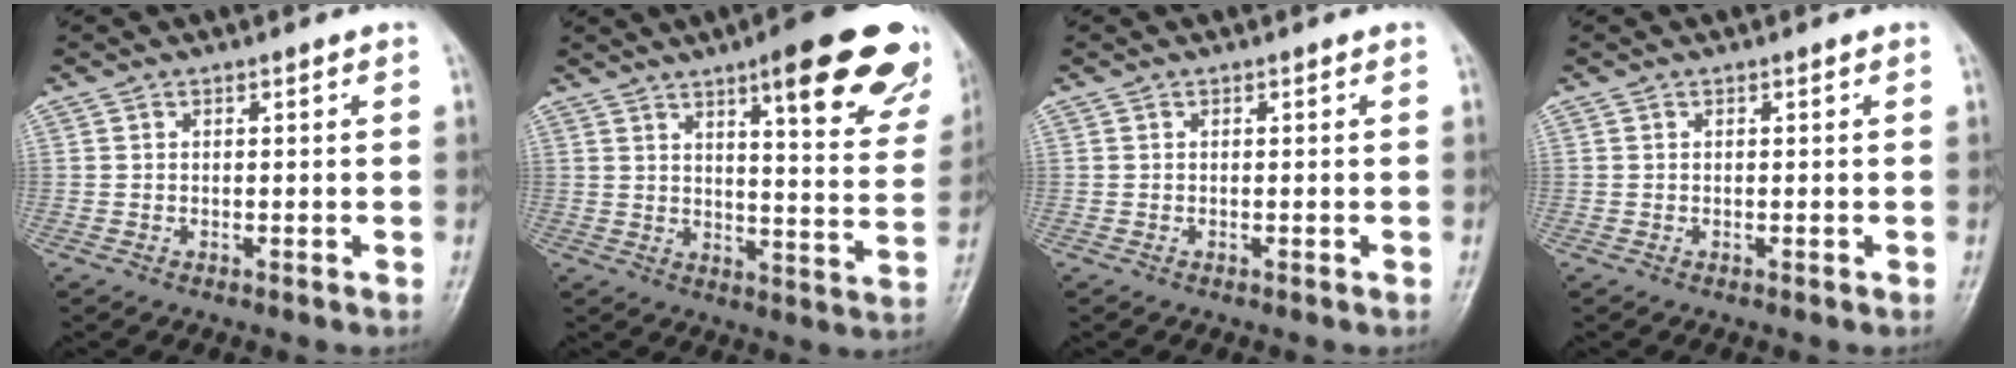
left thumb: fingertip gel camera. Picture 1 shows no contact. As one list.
[{"total": 22.8, "force": [13.8, 5.3, 17.4], "torque": [-0.190, -0.051, 0.172]}, {"total": 0.0}, {"total": 0.0}]